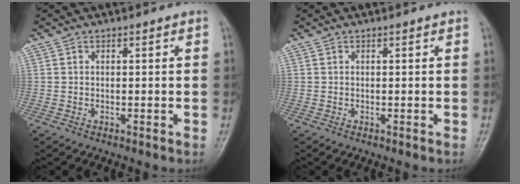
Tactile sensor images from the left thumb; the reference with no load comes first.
{"total": 0.0}